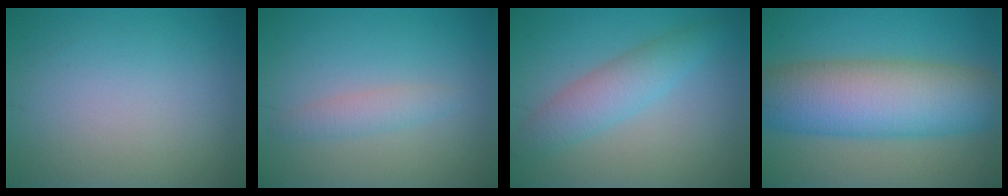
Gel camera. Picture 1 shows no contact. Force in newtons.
{"total": 1.7, "press": 1.7, "slide": 0.1}
{"total": 3.8, "press": 3.8, "slide": 0.2}
{"total": 10.7, "press": 10.6, "slide": 0.7}